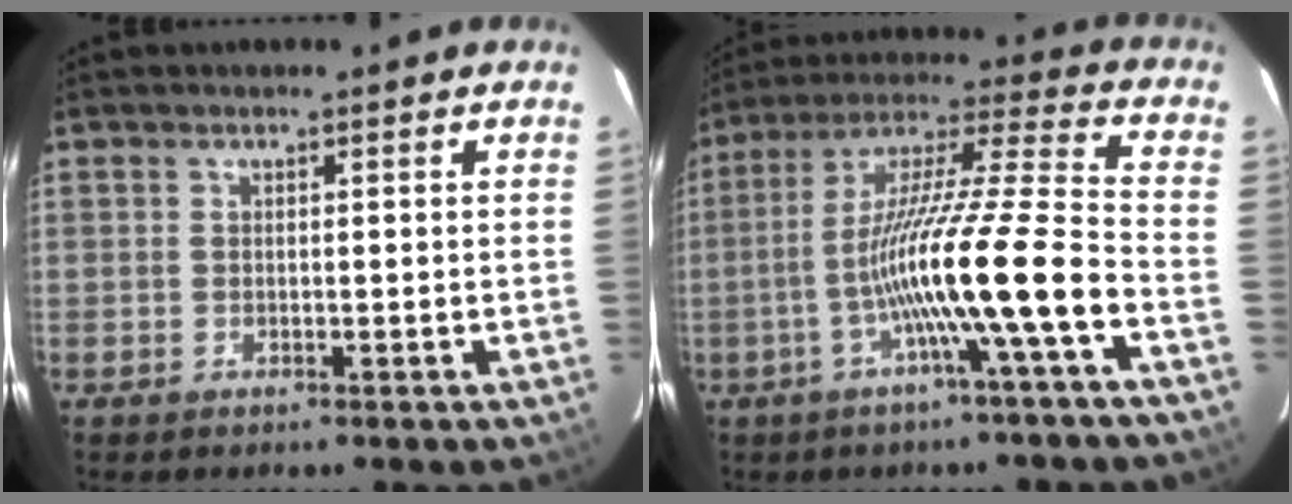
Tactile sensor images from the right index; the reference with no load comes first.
{"total": 17.0, "force": [-6.7, -1.5, 15.6], "torque": [-0.272, -0.013, -0.124]}